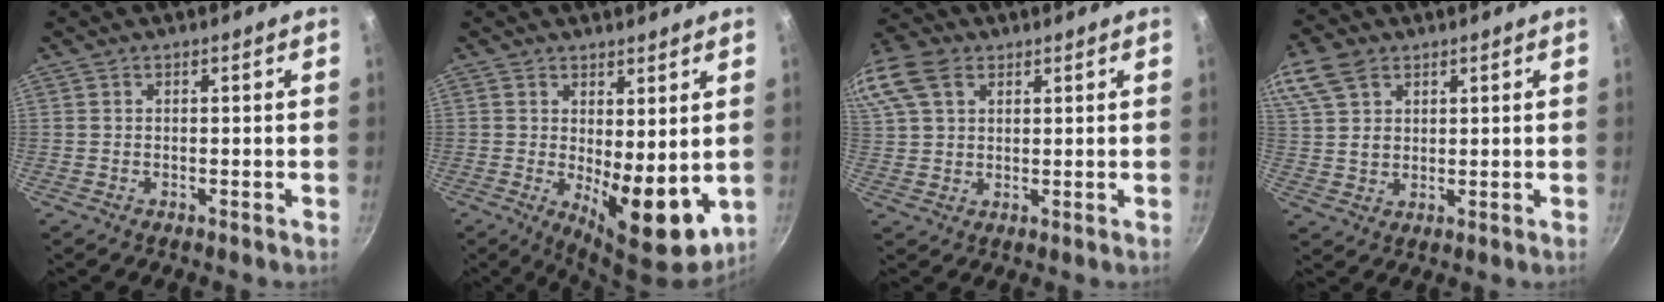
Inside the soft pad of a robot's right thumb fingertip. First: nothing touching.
{"total": 10.7, "force": [0.1, 4.4, 9.8], "torque": [-0.118, -0.023, 0.013]}
{"total": 17.3, "force": [7.7, 12.0, 9.8], "torque": [-0.240, 0.044, 0.146]}
{"total": 11.0, "force": [5.6, 7.4, 5.8], "torque": [-0.117, 0.006, 0.112]}